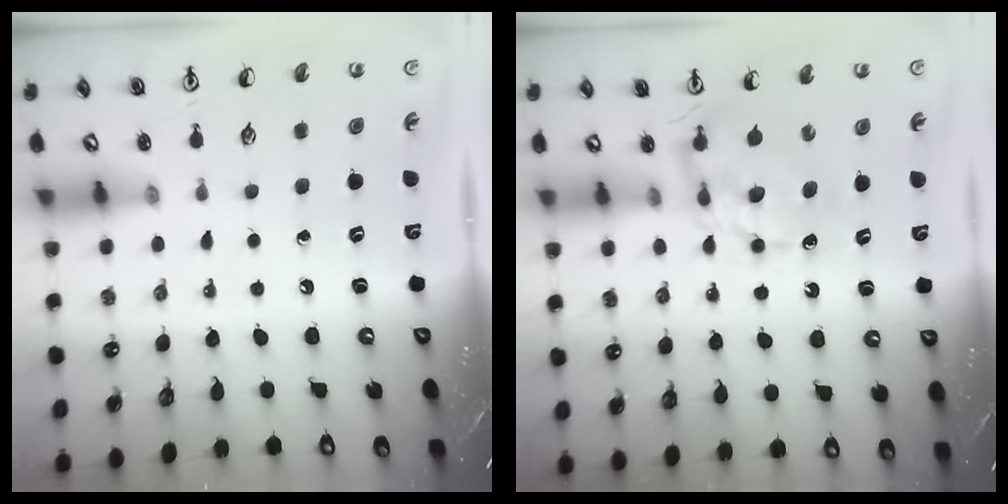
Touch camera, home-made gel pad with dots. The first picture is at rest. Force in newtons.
{"total": 6.7, "press": 6.7, "slide": 0.2}